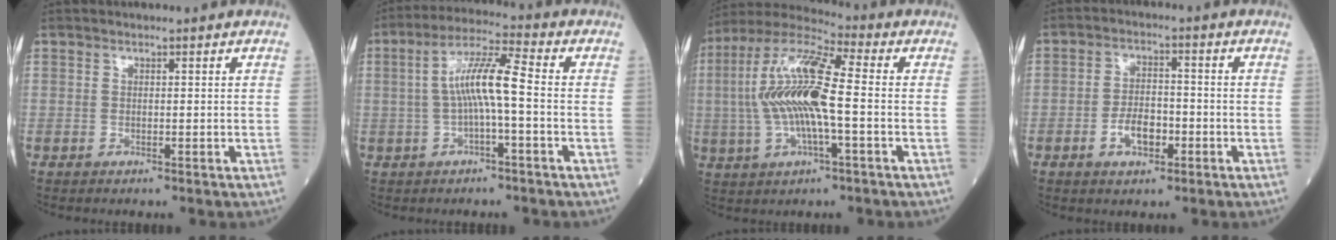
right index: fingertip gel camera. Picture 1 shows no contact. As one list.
[{"total": 7.8, "force": [-0.7, 0.6, 7.7], "torque": [-0.146, 0.023, -0.017]}, {"total": 14.8, "force": [-0.6, 2.7, 14.5], "torque": [-0.303, 0.013, -0.016]}, {"total": 5.1, "force": [-2.1, 2.6, 3.9], "torque": [-0.074, 0.006, -0.036]}]